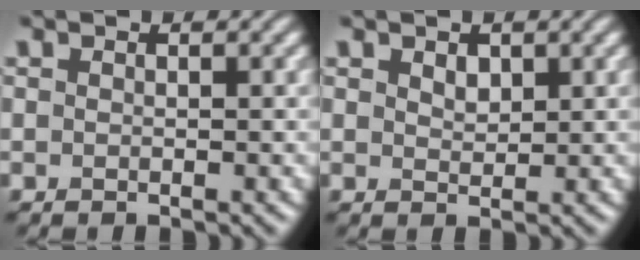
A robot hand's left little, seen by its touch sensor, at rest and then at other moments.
{"total": 1.4, "force": [0.8, 0.8, 0.8], "torque": [-0.013, 0.000, 0.017]}